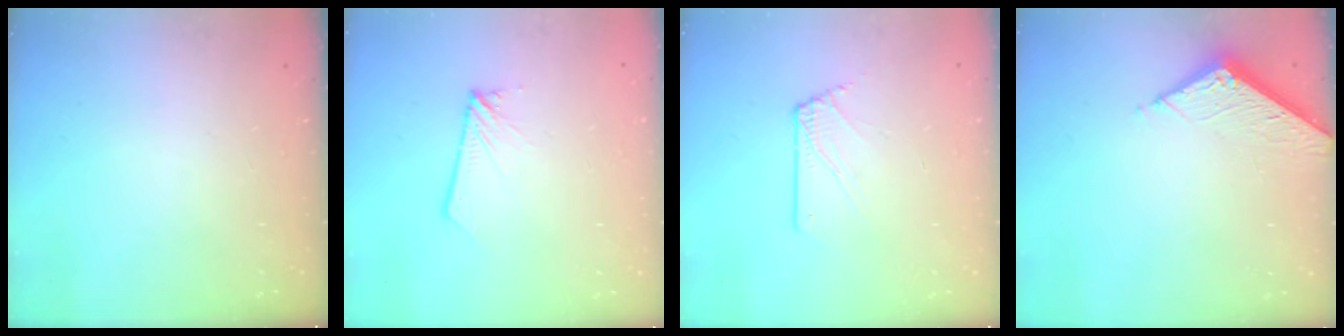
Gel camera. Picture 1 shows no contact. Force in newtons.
{"total": 2.0, "press": 2.0, "slide": 0.2}
{"total": 2.6, "press": 2.6, "slide": 0.2}
{"total": 6.8, "press": 6.8, "slide": 0.5}